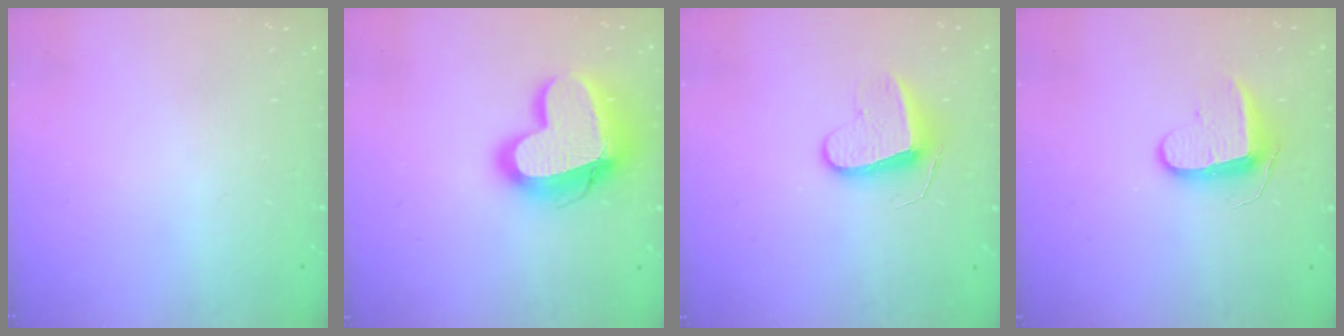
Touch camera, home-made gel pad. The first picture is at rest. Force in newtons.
{"total": 19.4, "press": 19.3, "slide": 1.7}
{"total": 9.1, "press": 9.1, "slide": 0.7}
{"total": 9.1, "press": 9.1, "slide": 0.3}